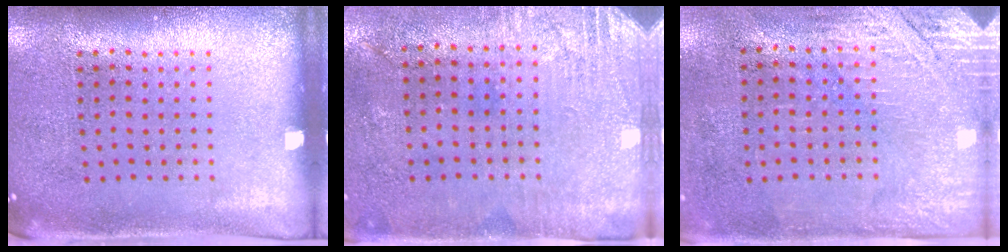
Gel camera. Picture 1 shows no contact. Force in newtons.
{"total": 2.7, "press": 2.3, "slide": 1.4}
{"total": 2.8, "press": 2.4, "slide": 1.4}